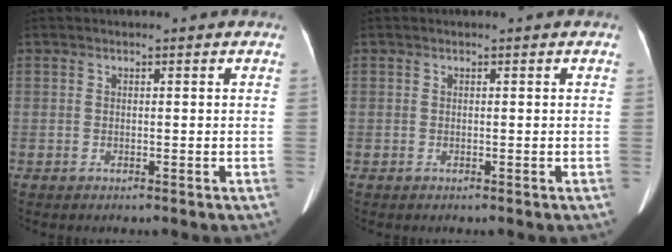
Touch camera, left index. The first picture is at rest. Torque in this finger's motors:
{"motor_torque": [0.00, 0.00, 0.00, 0.00]}